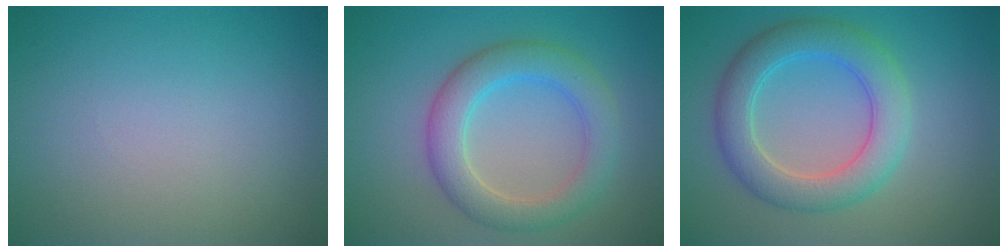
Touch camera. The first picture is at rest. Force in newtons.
{"total": 4.8, "press": 4.8, "slide": 0.3}
{"total": 5.4, "press": 5.4, "slide": 0.2}